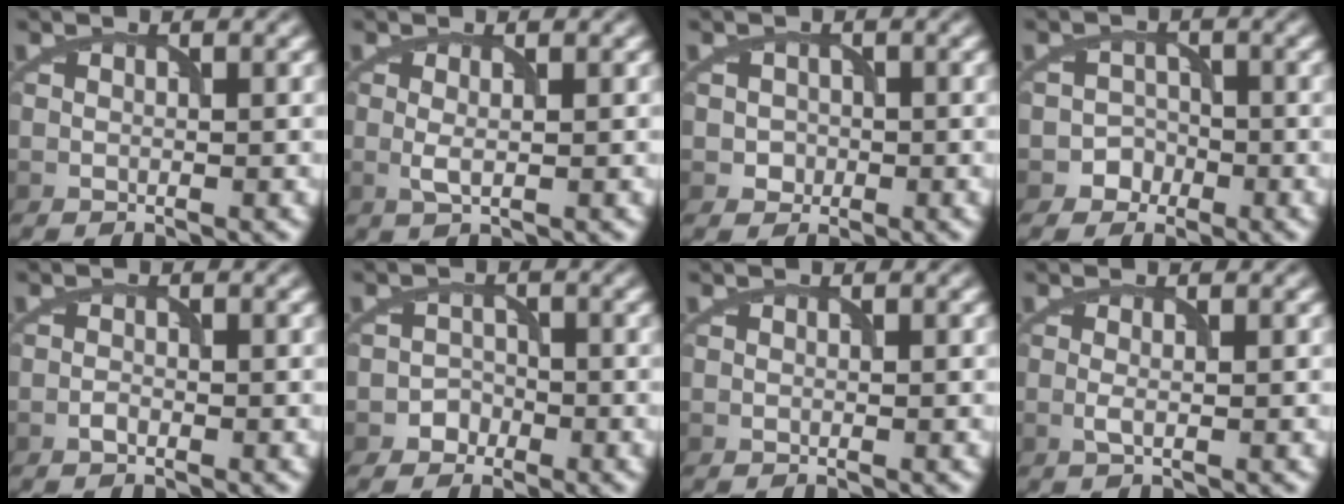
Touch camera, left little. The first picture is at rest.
{"total": 1.2, "force": [0.1, 0.3, 1.2], "torque": [-0.026, 0.000, 0.000]}
{"total": 1.4, "force": [-0.2, 1.4, 0.2], "torque": [0.010, -0.001, -0.005]}
{"total": 2.3, "force": [-1.3, 1.9, 0.0], "torque": [0.019, 0.012, -0.025]}
{"total": 0.7, "force": [-0.5, 0.3, 0.4], "torque": [-0.009, 0.001, -0.011]}
{"total": 1.7, "force": [-1.0, 1.3, 0.0], "torque": [0.009, 0.011, -0.018]}
{"total": 0.0}
{"total": 0.9, "force": [-0.1, 0.2, 0.9], "torque": [-0.022, -0.001, -0.002]}